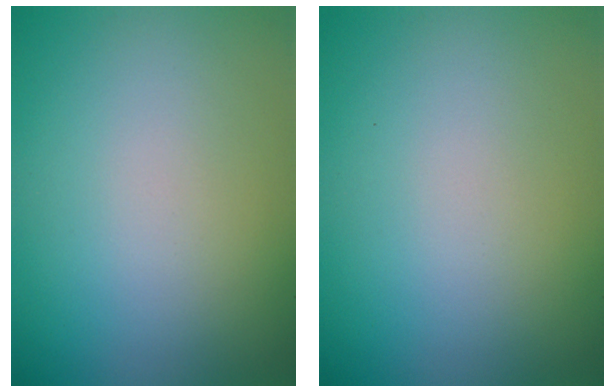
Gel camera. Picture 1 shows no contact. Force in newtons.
{"total": 0.0}